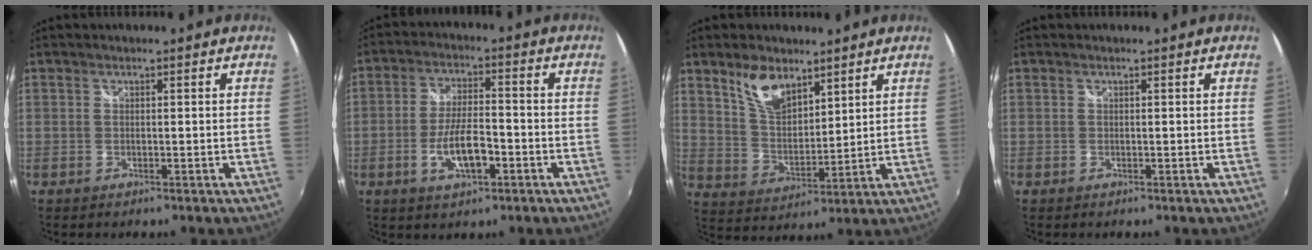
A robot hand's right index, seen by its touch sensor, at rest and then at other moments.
{"total": 8.4, "force": [-3.2, 2.9, 7.2], "torque": [-0.141, -0.003, -0.053]}
{"total": 9.4, "force": [6.3, 4.4, 5.4], "torque": [-0.097, 0.009, 0.124]}
{"total": 0.0}